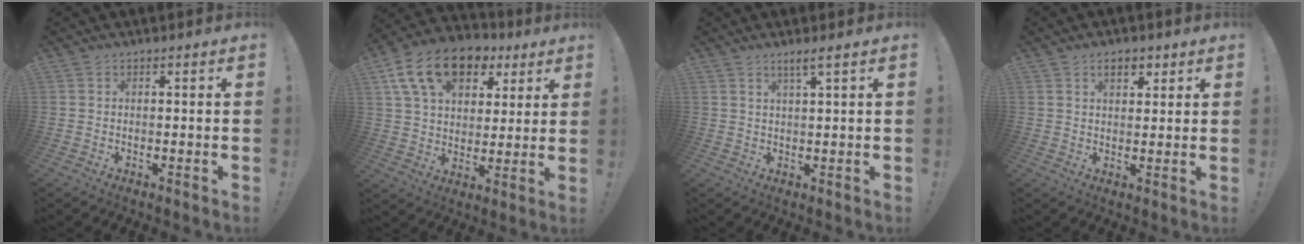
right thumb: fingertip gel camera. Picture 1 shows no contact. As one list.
[{"total": 17.5, "force": [8.8, 11.1, 10.4], "torque": [-0.174, -0.035, 0.162]}, {"total": 2.8, "force": [1.7, -0.1, 2.2], "torque": [-0.044, -0.003, 0.028]}, {"total": 4.5, "force": [2.4, 2.7, 2.8], "torque": [-0.039, -0.001, 0.040]}]